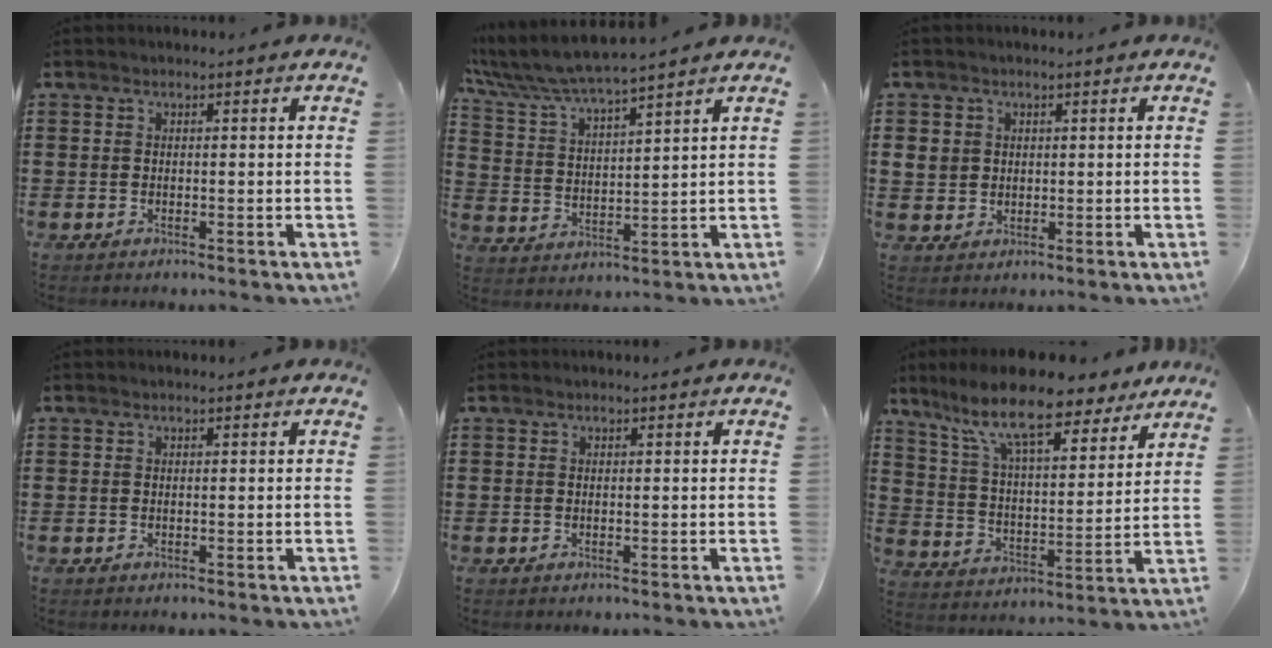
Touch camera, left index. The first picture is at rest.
{"total": 5.6, "force": [5.1, 0.0, 2.2], "torque": [-0.067, -0.032, 0.085]}
{"total": 2.8, "force": [0.8, 2.6, 0.7], "torque": [-0.026, 0.009, 0.012]}
{"total": 0.0}
{"total": 0.0}
{"total": 12.5, "force": [9.8, 2.8, 7.3], "torque": [-0.167, -0.038, 0.171]}